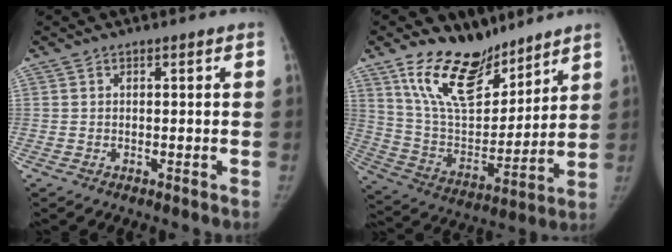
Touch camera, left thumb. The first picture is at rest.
{"total": 18.1, "force": [13.2, 8.5, 8.9], "torque": [-0.108, -0.080, 0.246]}